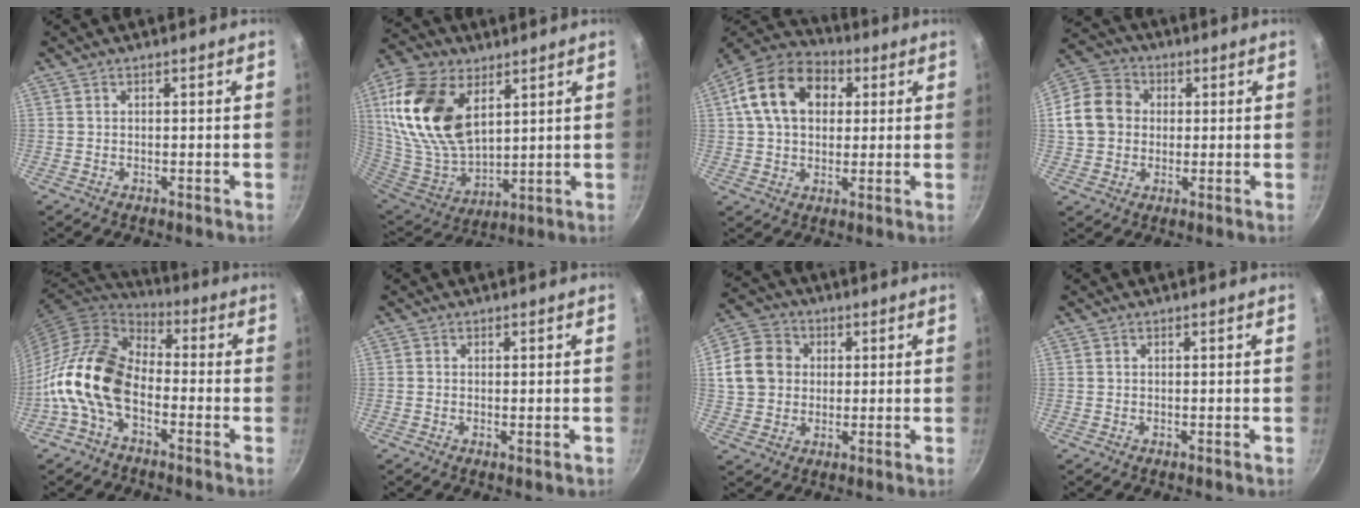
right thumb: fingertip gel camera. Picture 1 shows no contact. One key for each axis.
{"total": 21.6, "fx": 8.0, "fy": 12.9, "fz": 15.3, "tx": -0.286, "ty": -0.035, "tz": 0.162}
{"total": 16.3, "fx": 4.2, "fy": 11.7, "fz": 10.6, "tx": -0.165, "ty": 0.022, "tz": 0.056}
{"total": 11.6, "fx": 1.3, "fy": 9.9, "fz": 5.8, "tx": -0.082, "ty": 0.019, "tz": 0.008}
{"total": 15.3, "fx": -4.7, "fy": 9.4, "fz": 11.1, "tx": -0.191, "ty": 0.048, "tz": -0.115}
{"total": 0.9, "fx": -0.1, "fy": 0.1, "fz": 0.8, "tx": -0.015, "ty": -0.003, "tz": -0.003}
{"total": 11.0, "fx": 2.1, "fy": 9.5, "fz": 5.3, "tx": -0.071, "ty": 0.009, "tz": 0.027}
{"total": 0.0}